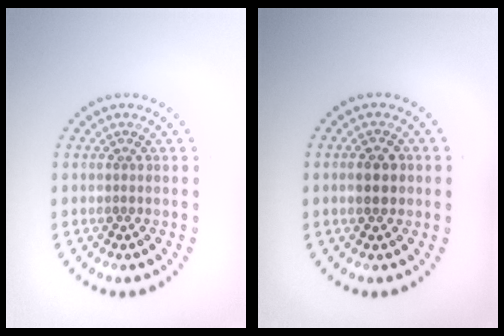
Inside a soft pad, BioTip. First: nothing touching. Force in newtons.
{"total": 2.5, "press": 2.5, "slide": 0.2}